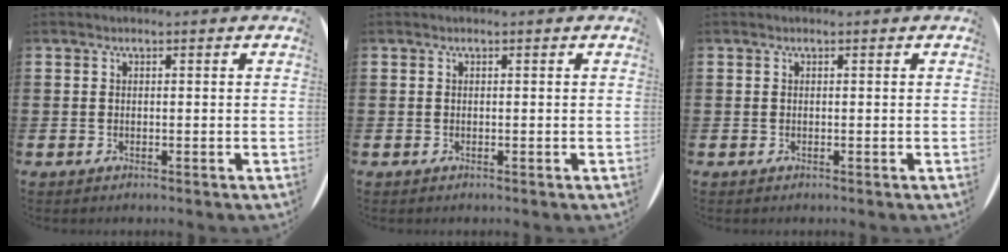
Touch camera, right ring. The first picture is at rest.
{"total": 0.0}
{"total": 0.0}